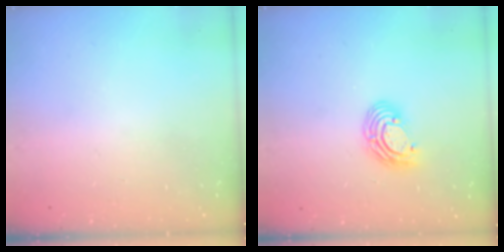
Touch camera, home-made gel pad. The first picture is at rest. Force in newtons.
{"total": 7.9, "press": 7.8, "slide": 1.2}